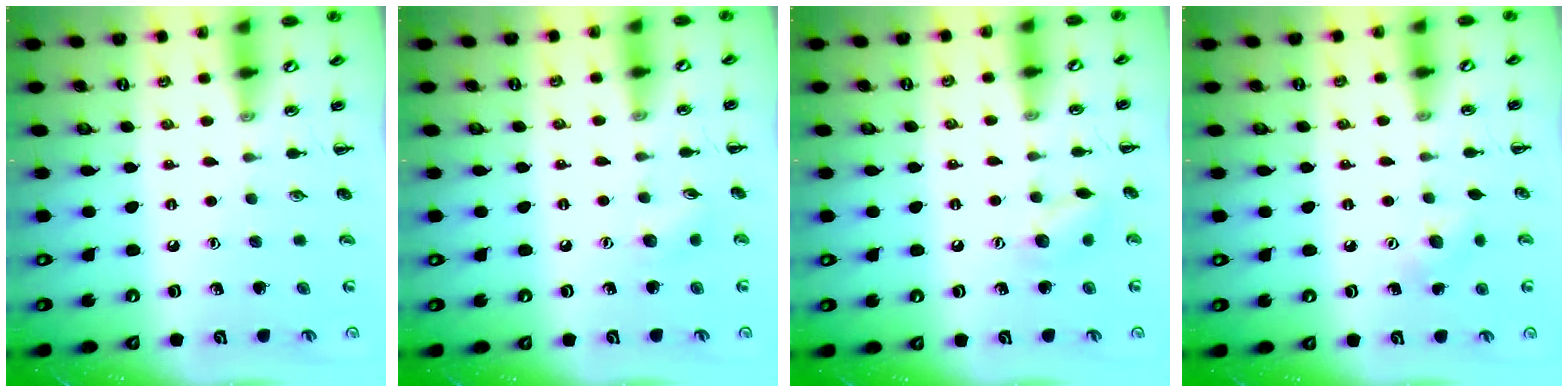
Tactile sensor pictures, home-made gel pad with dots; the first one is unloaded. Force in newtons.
{"total": 5.6, "press": 5.5, "slide": 1.2}
{"total": 7.3, "press": 7.2, "slide": 1.1}
{"total": 6.4, "press": 6.2, "slide": 1.4}